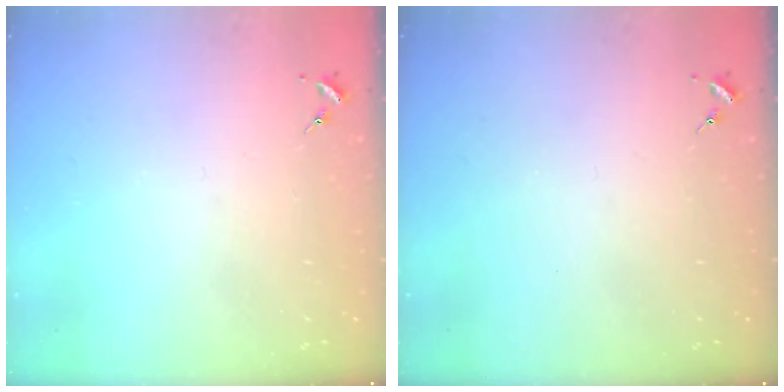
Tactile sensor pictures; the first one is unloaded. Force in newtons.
{"total": 0.0}